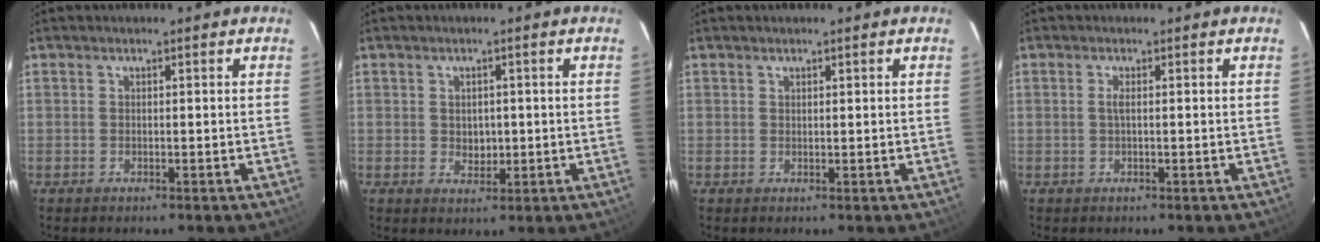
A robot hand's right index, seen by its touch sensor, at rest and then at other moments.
{"total": 2.9, "force": [0.0, 2.4, 1.6], "torque": [-0.023, 0.000, 0.005]}
{"total": 0.5, "force": [0.5, 0.2, 0.1], "torque": [-0.003, 0.001, 0.009]}
{"total": 0.9, "force": [0.0, -0.1, 0.9], "torque": [-0.017, 0.000, -0.001]}